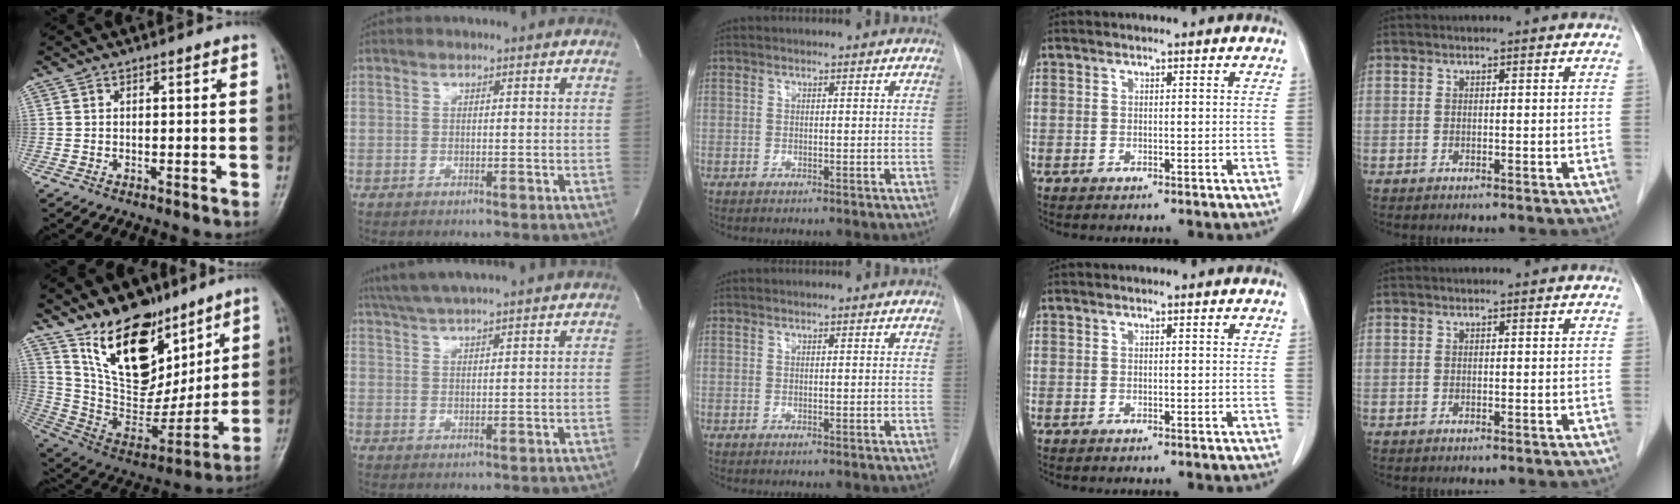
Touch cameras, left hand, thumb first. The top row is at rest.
{"thumb": {"total": 21.2, "force": [12.8, 11.9, 12.0], "torque": [-0.143, -0.072, 0.240]}, "index": {"total": 14.2, "force": [12.6, 0.3, 6.5], "torque": [-0.121, 0.028, 0.184]}}